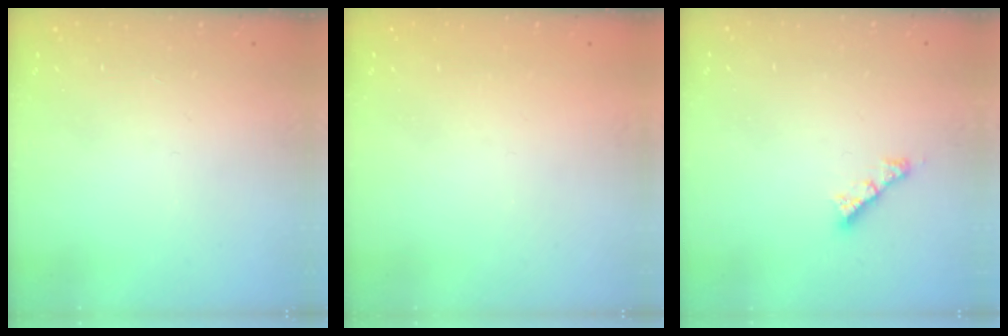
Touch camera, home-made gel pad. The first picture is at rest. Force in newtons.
{"total": 1.3, "press": 1.3, "slide": 0.2}
{"total": 3.4, "press": 3.3, "slide": 0.4}